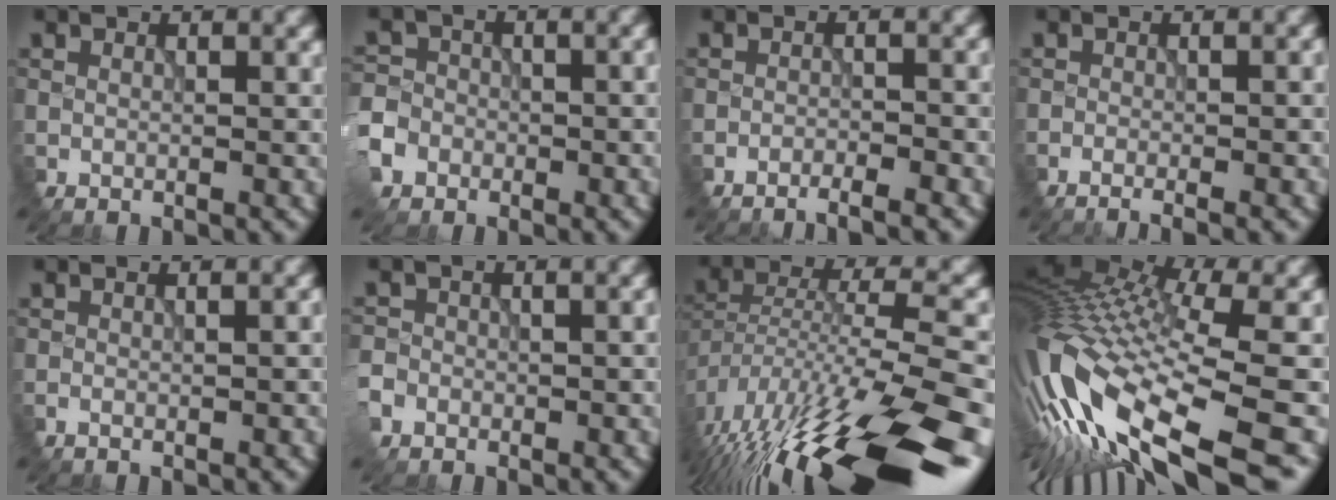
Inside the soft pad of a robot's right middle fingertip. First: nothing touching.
{"total": 5.7, "force": [-3.4, 4.2, 1.9], "torque": [-0.038, -0.014, -0.058]}
{"total": 2.9, "force": [-2.4, 0.0, 1.6], "torque": [-0.022, 0.010, -0.042]}
{"total": 3.2, "force": [-1.2, 1.2, 2.7], "torque": [-0.005, 0.008, -0.025]}
{"total": 1.6, "force": [-0.1, 0.6, 1.4], "torque": [-0.003, 0.005, -0.007]}
{"total": 2.9, "force": [-1.9, 1.9, 1.2], "torque": [-0.023, 0.004, -0.025]}
{"total": 16.6, "force": [-10.4, 4.4, 12.1], "torque": [-0.243, -0.008, -0.163]}
{"total": 16.7, "force": [-6.9, 5.8, 14.0], "torque": [-0.303, -0.023, -0.096]}